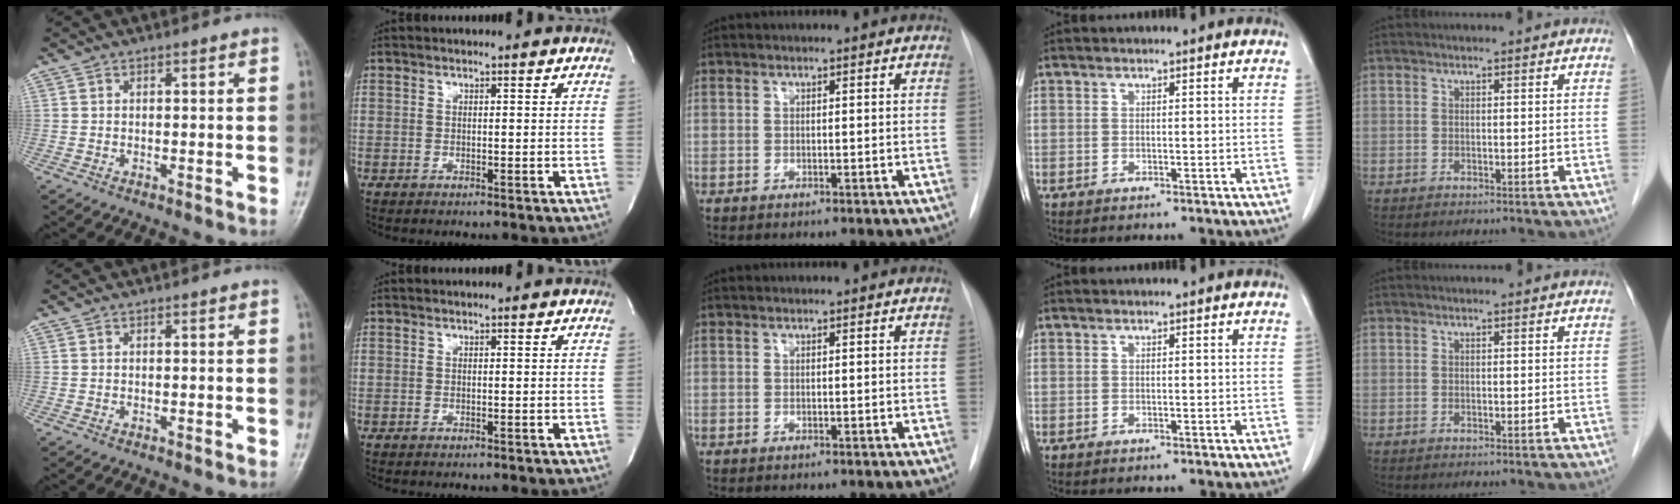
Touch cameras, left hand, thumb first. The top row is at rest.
{}